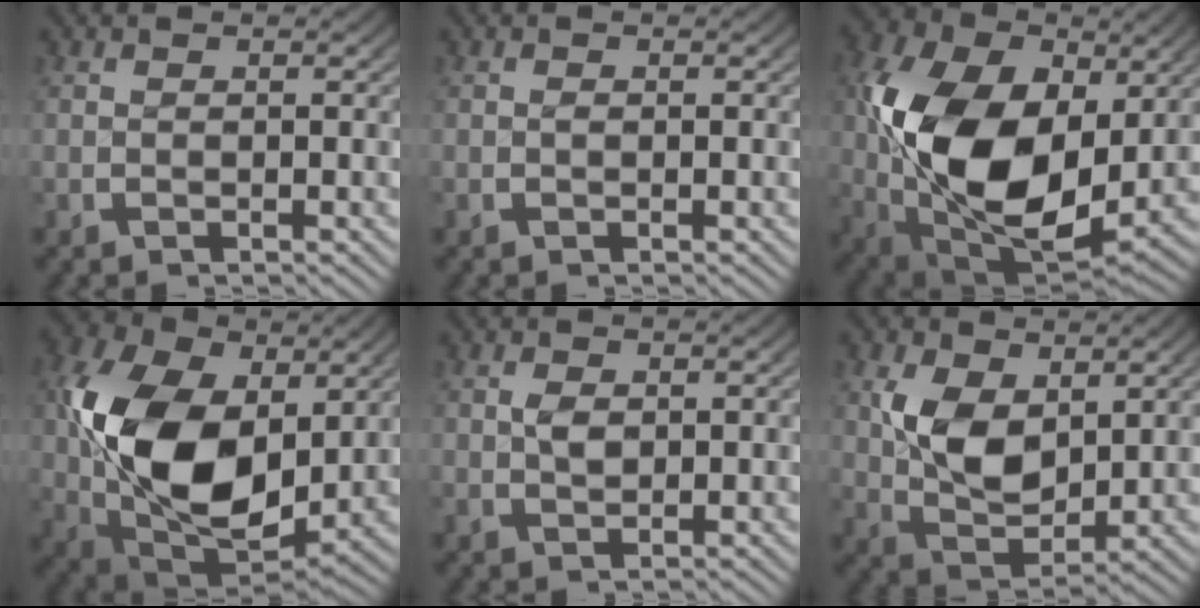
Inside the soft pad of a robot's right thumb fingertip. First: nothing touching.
{"total": 0.0}
{"total": 17.9, "force": [-0.7, 12.0, 13.2], "torque": [-0.295, -0.090, 0.024]}
{"total": 15.7, "force": [0.2, 10.6, 11.6], "torque": [-0.264, -0.077, 0.030]}
{"total": 1.3, "force": [0.4, 1.1, 0.6], "torque": [-0.019, -0.010, 0.013]}
{"total": 7.0, "force": [0.8, 5.0, 4.9], "torque": [-0.120, -0.036, 0.026]}